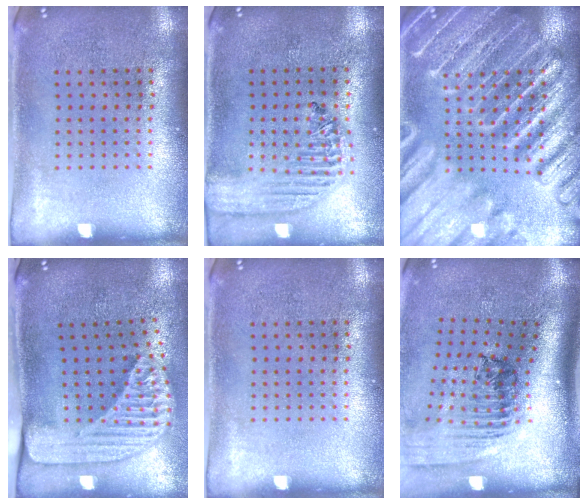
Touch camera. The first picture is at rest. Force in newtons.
{"total": 2.0, "press": 1.8, "slide": 0.9}
{"total": 6.1, "press": 6.1, "slide": 0.8}
{"total": 2.5, "press": 1.7, "slide": 1.8}
{"total": 0.0}
{"total": 2.5, "press": 1.8, "slide": 1.7}